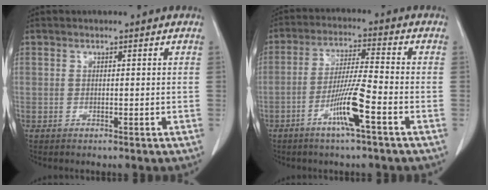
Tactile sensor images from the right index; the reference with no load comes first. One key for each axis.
{"total": 8.3, "fx": -3.8, "fy": -0.4, "fz": 7.4, "tx": -0.143, "ty": -0.008, "tz": -0.074}